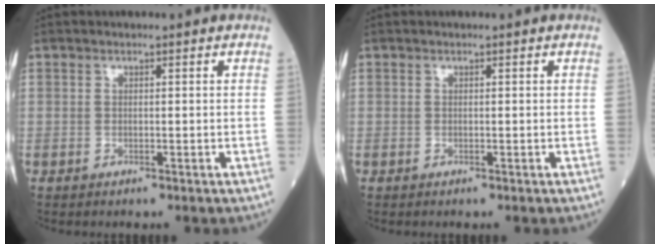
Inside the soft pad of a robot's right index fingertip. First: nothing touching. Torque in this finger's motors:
{"motor_torque": [0.00, 0.00, 0.00, 0.00]}